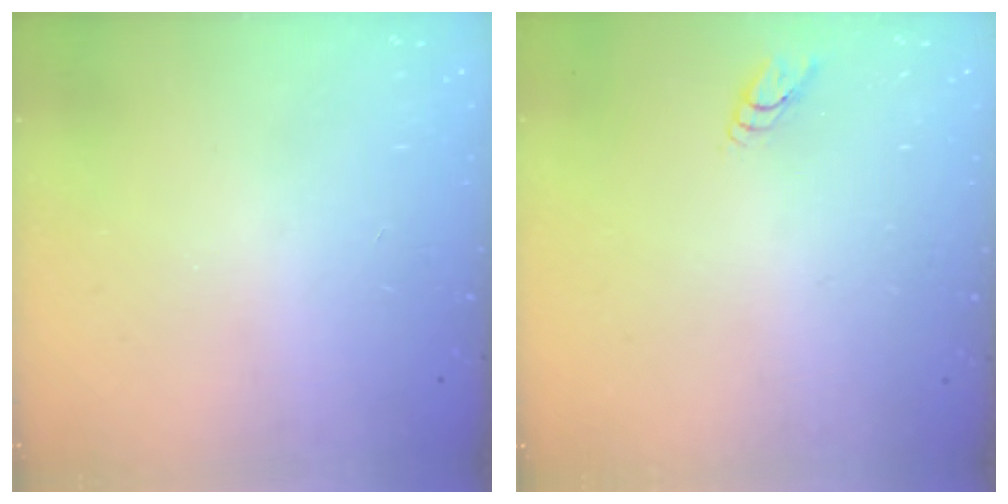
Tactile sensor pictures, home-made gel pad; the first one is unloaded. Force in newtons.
{"total": 2.7, "press": 2.7, "slide": 0.3}